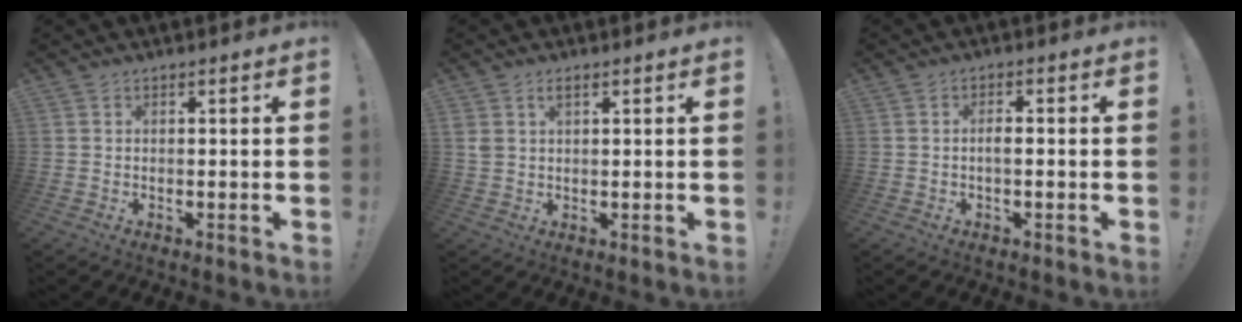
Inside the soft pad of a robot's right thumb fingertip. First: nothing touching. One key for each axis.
{"total": 2.6, "fx": 1.3, "fy": 1.3, "fz": 1.9, "tx": -0.031, "ty": -0.001, "tz": 0.024}
{"total": 2.5, "fx": -0.7, "fy": 0.7, "fz": 2.3, "tx": -0.044, "ty": 0.008, "tz": -0.013}